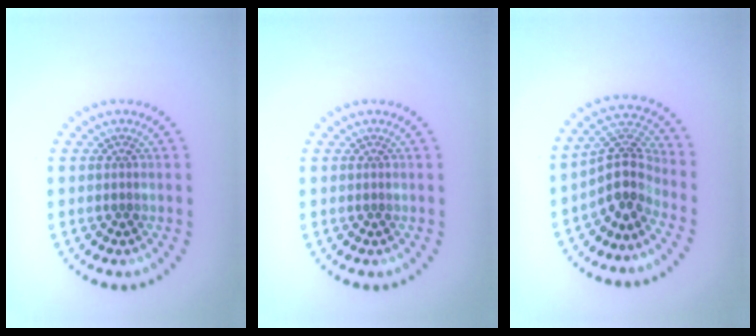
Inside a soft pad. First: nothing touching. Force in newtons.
{"total": 0.0}
{"total": 3.9, "press": 3.2, "slide": 2.3}